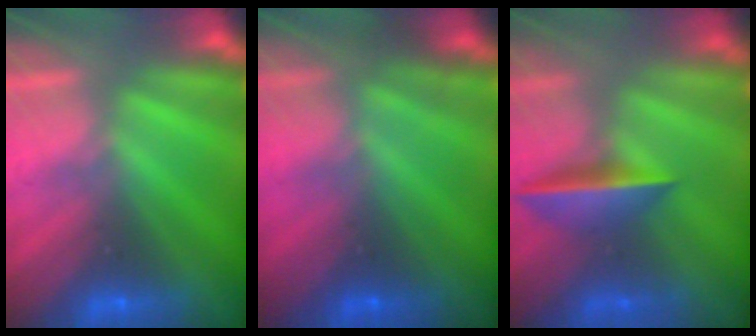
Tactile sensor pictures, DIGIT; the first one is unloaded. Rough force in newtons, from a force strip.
{"total": 4.7}
{"total": 1.2}